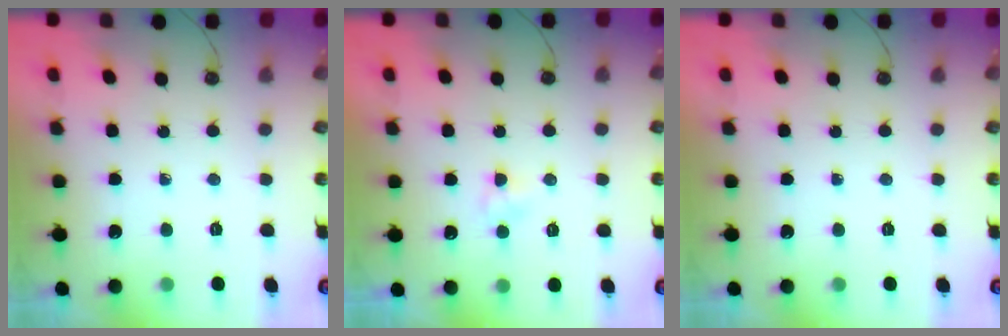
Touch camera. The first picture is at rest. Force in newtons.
{"total": 3.0, "press": 2.9, "slide": 0.4}
{"total": 0.0}